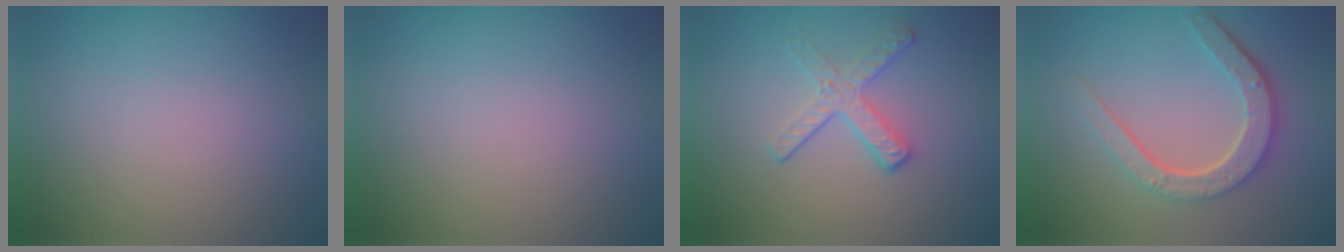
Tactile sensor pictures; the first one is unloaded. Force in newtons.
{"total": 0.0}
{"total": 2.4, "press": 1.7, "slide": 1.7}
{"total": 4.7, "press": 3.6, "slide": 3.0}